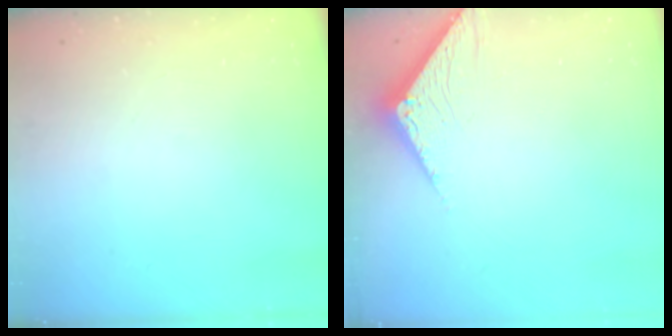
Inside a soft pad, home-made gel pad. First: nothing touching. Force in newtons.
{"total": 3.1, "press": 3.1, "slide": 0.3}